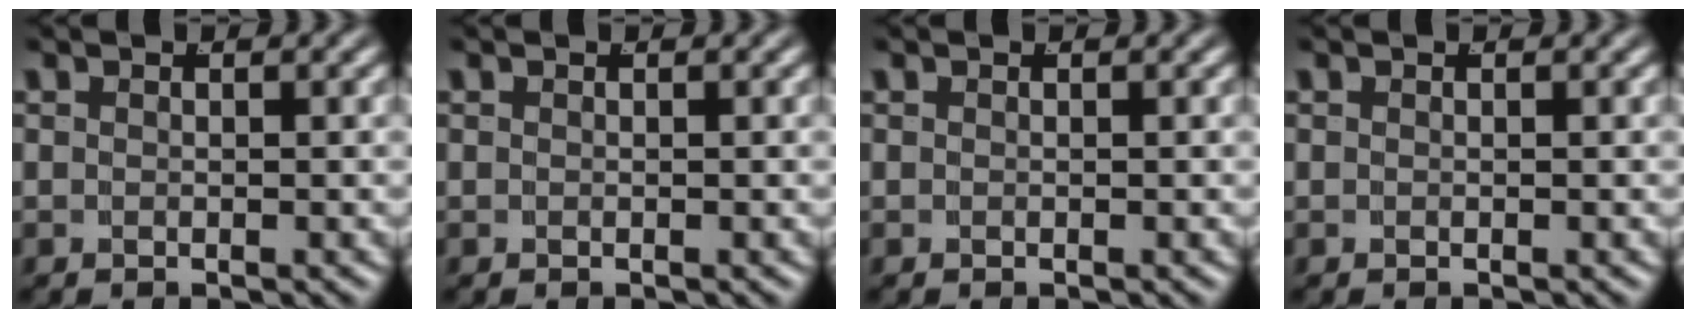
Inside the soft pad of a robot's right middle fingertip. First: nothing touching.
{"total": 0.0}
{"total": 0.0}
{"total": 0.0}